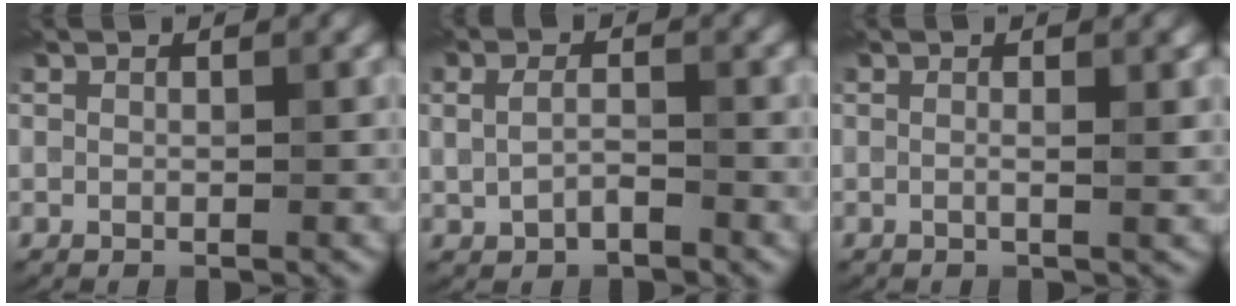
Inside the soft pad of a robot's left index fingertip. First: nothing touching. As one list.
[{"total": 2.1, "force": [-0.5, 1.1, 1.8], "torque": [-0.048, 0.007, -0.010]}, {"total": 1.9, "force": [0.4, 0.2, 1.8], "torque": [-0.020, -0.002, -0.008]}]